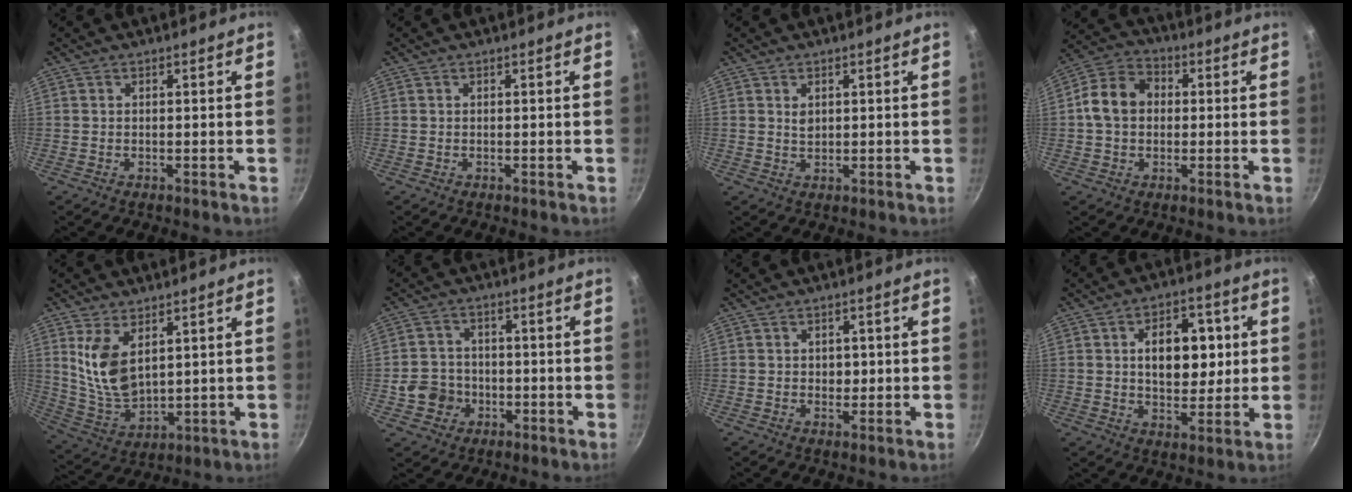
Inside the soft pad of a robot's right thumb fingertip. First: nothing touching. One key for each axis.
{"total": 0.0}
{"total": 1.5, "fx": 0.6, "fy": 1.0, "fz": 0.9, "tx": -0.009, "ty": -0.007, "tz": 0.014}
{"total": 9.9, "fx": 0.5, "fy": 7.7, "fz": 6.2, "tx": -0.102, "ty": 0.028, "tz": -0.003}
{"total": 10.4, "fx": 4.0, "fy": 5.5, "fz": 7.9, "tx": -0.141, "ty": -0.026, "tz": 0.097}
{"total": 6.6, "fx": -1.9, "fy": 6.0, "fz": 2.0, "tx": -0.008, "ty": 0.017, "tz": -0.032}
{"total": 2.1, "fx": 0.3, "fy": 1.7, "fz": 1.2, "tx": 0.001, "ty": 0.000, "tz": 0.004}
{"total": 12.2, "fx": 2.2, "fy": 7.6, "fz": 9.3, "tx": -0.091, "ty": -0.001, "tz": 0.034}